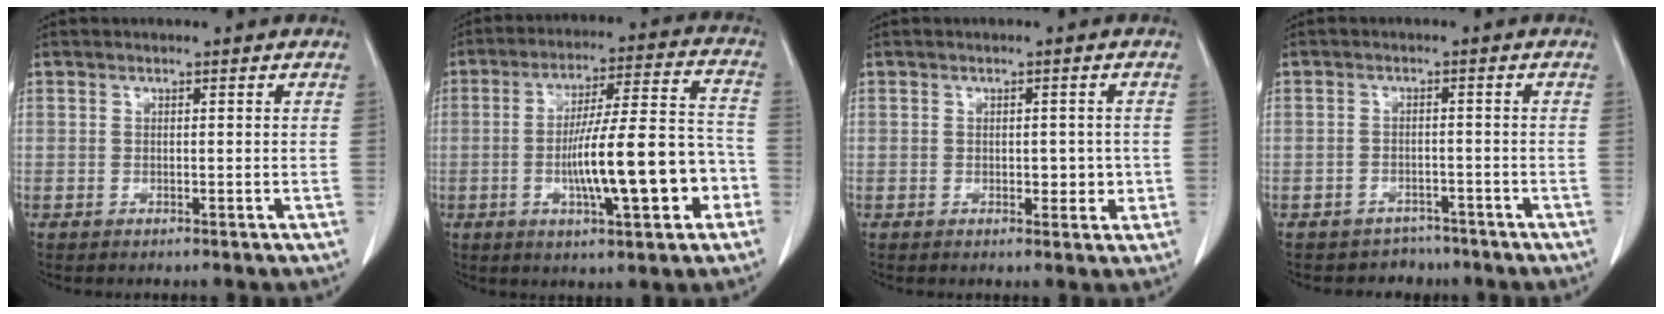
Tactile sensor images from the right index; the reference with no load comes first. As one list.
[{"total": 15.6, "force": [-4.1, 2.6, 14.8], "torque": [-0.240, 0.018, -0.059]}, {"total": 3.0, "force": [-0.2, 1.9, 2.3], "torque": [-0.020, 0.002, 0.002]}, {"total": 3.7, "force": [-3.0, 2.2, -0.5], "torque": [0.003, 0.013, -0.042]}]